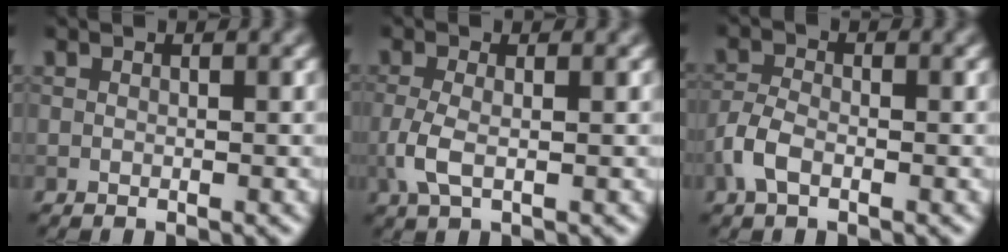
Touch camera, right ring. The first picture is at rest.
{"total": 2.7, "force": [-0.6, 1.0, 2.4], "torque": [-0.061, -0.004, -0.016]}
{"total": 2.7, "force": [-1.3, 1.4, 1.9], "torque": [-0.044, 0.003, -0.035]}